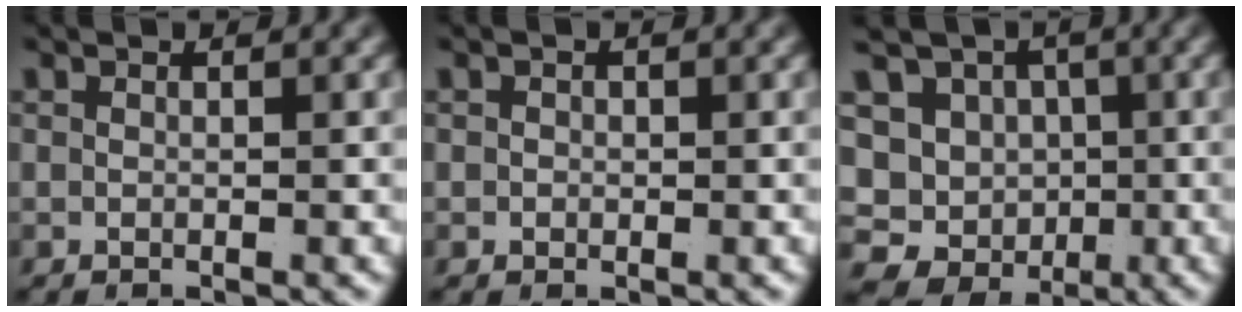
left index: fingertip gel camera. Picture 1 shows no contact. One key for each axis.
{"total": 0.6, "fx": -0.2, "fy": 0.5, "fz": 0.1, "tx": -0.005, "ty": -0.007, "tz": 0.001}
{"total": 16.4, "fx": -4.2, "fy": 14.7, "fz": 5.9, "tx": -0.151, "ty": -0.073, "tz": -0.068}